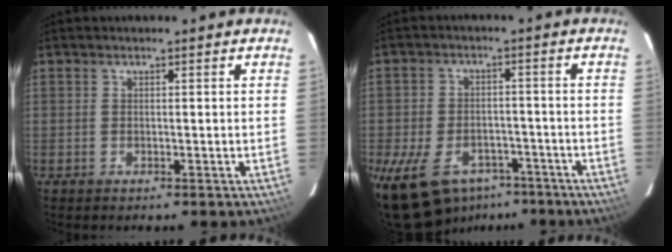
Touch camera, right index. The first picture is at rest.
{"total": 15.3, "force": [-9.1, 9.4, 8.0], "torque": [-0.189, -0.008, -0.135]}